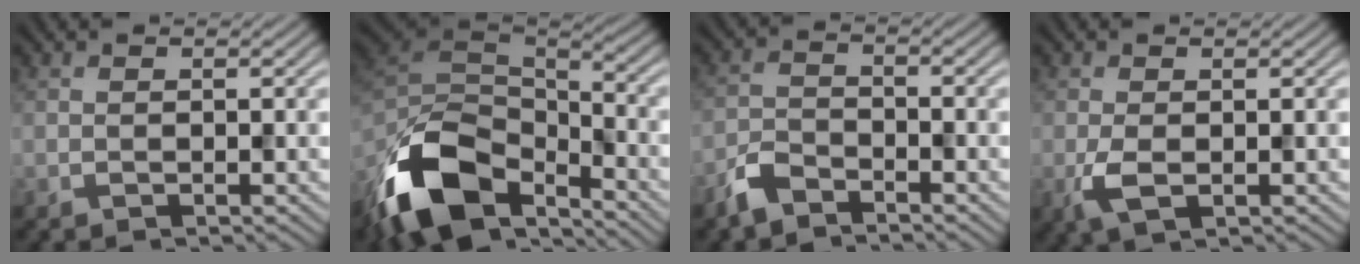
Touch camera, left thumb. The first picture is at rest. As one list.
[{"total": 15.2, "force": [-9.3, 7.4, 9.4], "torque": [-0.230, -0.019, -0.179]}, {"total": 3.8, "force": [-3.1, 1.4, 1.6], "torque": [-0.035, -0.001, -0.079]}, {"total": 2.9, "force": [-0.6, 1.4, 2.4], "torque": [-0.061, -0.009, -0.014]}]